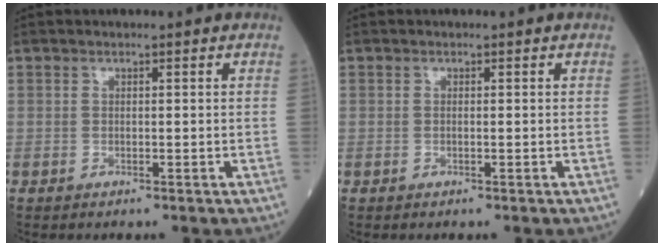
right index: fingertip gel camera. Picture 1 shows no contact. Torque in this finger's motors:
{"motor_torque": [-0.07, -0.16, 0.11, 0.04]}